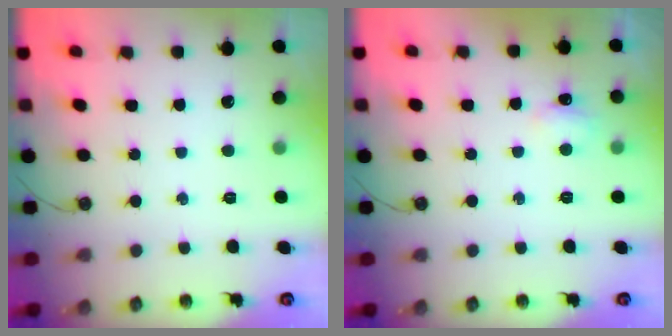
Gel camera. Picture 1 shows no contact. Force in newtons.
{"total": 5.2, "press": 5.1, "slide": 0.9}